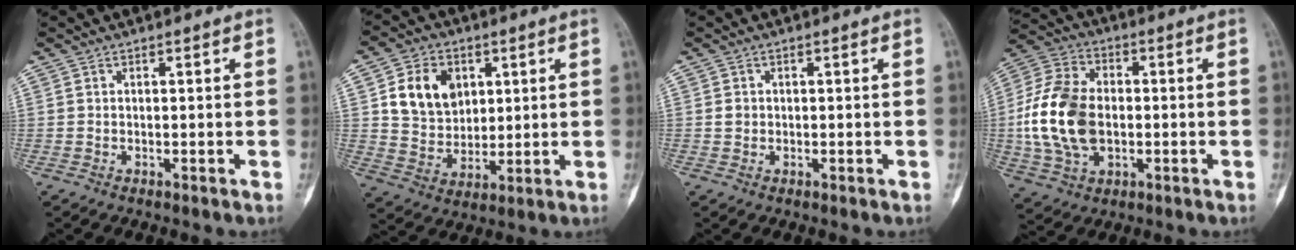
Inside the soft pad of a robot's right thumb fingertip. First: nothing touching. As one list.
[{"total": 11.3, "force": [3.6, 8.8, 6.2], "torque": [-0.074, -0.014, 0.073]}, {"total": 1.3, "force": [0.1, 1.2, 0.5], "torque": [-0.005, 0.003, 0.005]}, {"total": 17.0, "force": [-1.0, 11.3, 12.7], "torque": [-0.246, 0.013, -0.017]}]